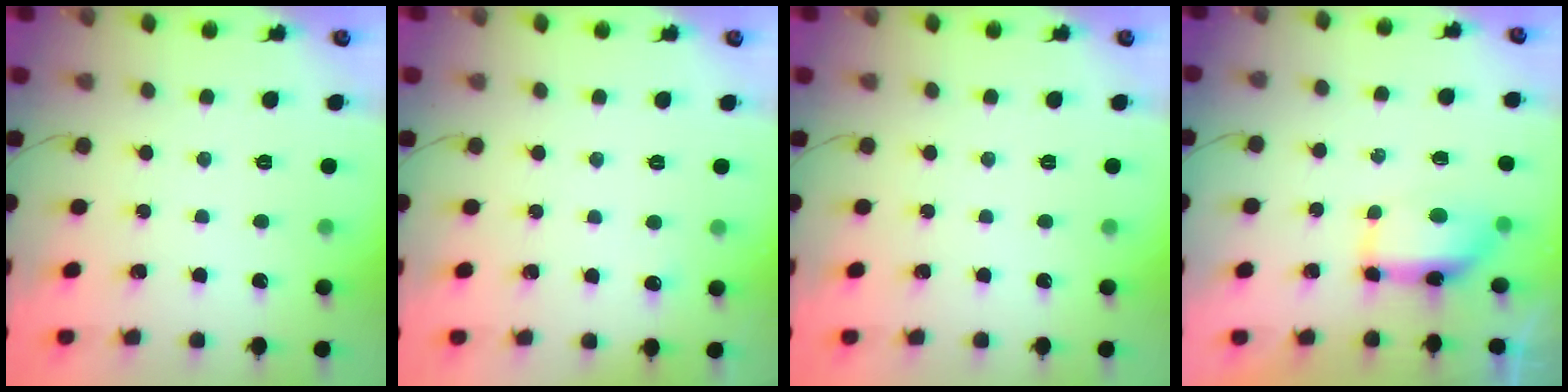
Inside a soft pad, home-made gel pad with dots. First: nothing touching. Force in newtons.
{"total": 12.0, "press": 2.8, "slide": 11.6}
{"total": 0.0}
{"total": 13.9, "press": 9.1, "slide": 10.5}